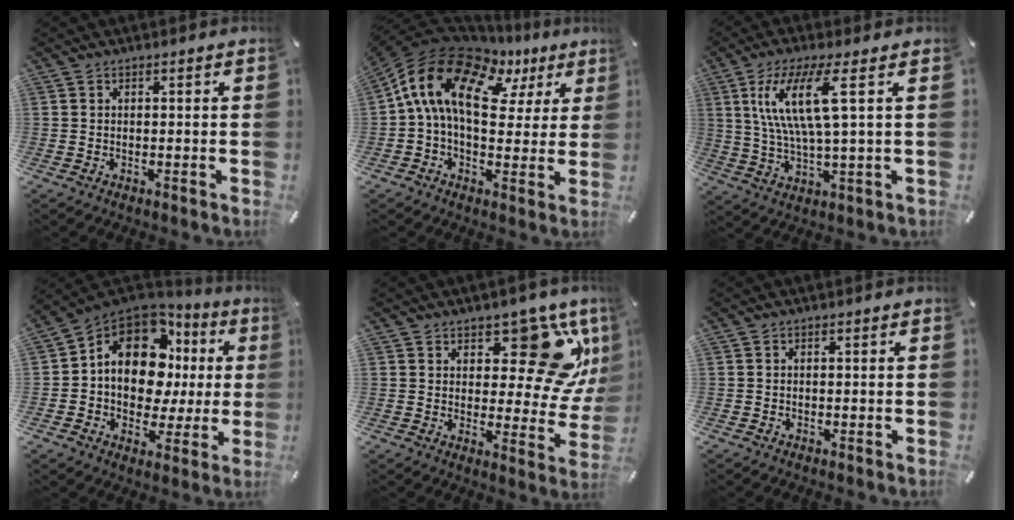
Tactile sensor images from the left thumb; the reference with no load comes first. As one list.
[{"total": 16.3, "force": [4.4, 10.7, 11.4], "torque": [-0.240, -0.023, 0.070]}, {"total": 13.7, "force": [4.5, 2.8, 12.6], "torque": [-0.268, -0.002, 0.070]}, {"total": 14.9, "force": [3.1, 10.9, 9.7], "torque": [-0.166, -0.023, 0.055]}, {"total": 17.5, "force": [9.6, 8.7, 11.7], "torque": [-0.136, -0.078, 0.159]}, {"total": 0.0}]